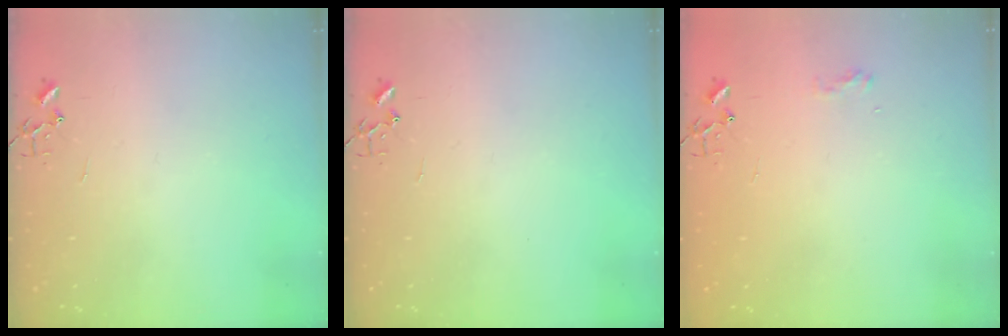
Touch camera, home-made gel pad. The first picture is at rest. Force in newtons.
{"total": 0.0}
{"total": 7.1, "press": 7.1, "slide": 0.7}